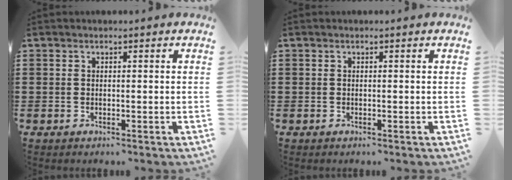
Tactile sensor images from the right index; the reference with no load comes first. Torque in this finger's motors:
{"motor_torque": [-0.16, 0.03, 0.00, 0.00]}